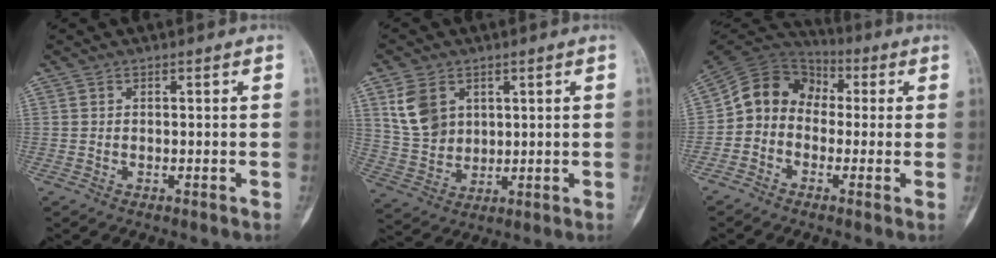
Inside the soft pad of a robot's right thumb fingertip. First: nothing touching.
{"total": 9.1, "force": [3.8, 6.7, 4.8], "torque": [-0.074, -0.012, 0.088]}
{"total": 10.8, "force": [-0.4, 9.2, 5.6], "torque": [-0.076, 0.044, -0.027]}